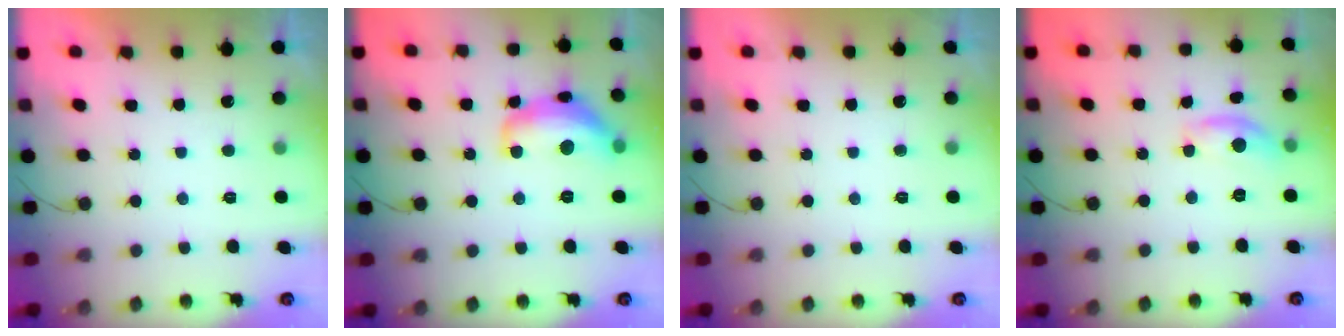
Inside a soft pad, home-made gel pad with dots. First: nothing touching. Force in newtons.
{"total": 14.9, "press": 14.8, "slide": 0.9}
{"total": 0.0}
{"total": 7.6, "press": 7.6, "slide": 0.6}